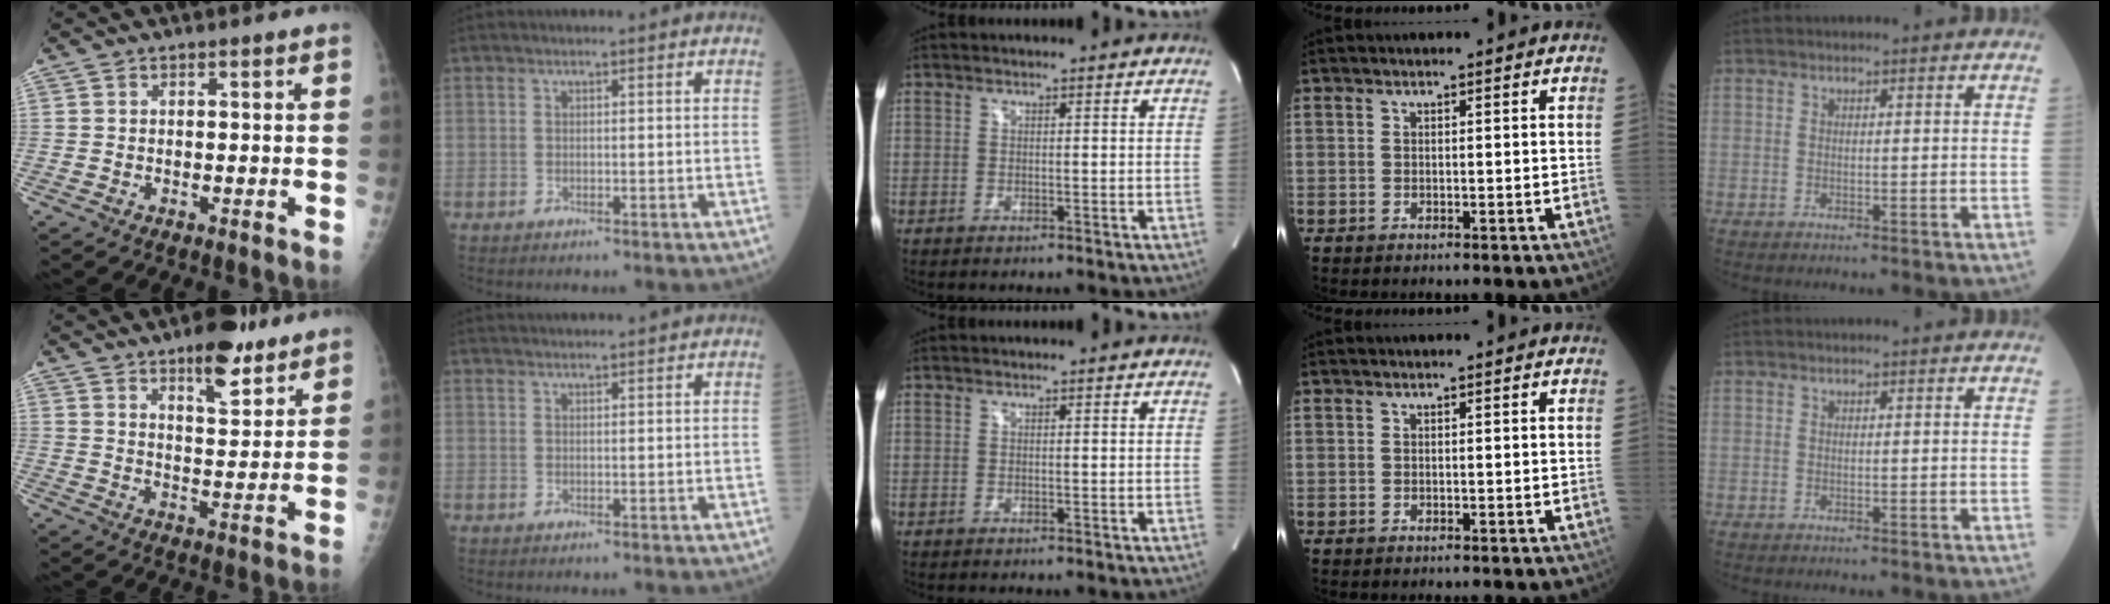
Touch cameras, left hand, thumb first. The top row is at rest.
{"thumb": {"total": 10.1, "force": [6.7, 3.7, 6.6], "torque": [-0.075, -0.039, 0.099]}, "index": {"total": 4.0, "force": [3.9, 0.0, 1.0], "torque": [-0.010, 0.029, 0.054]}}